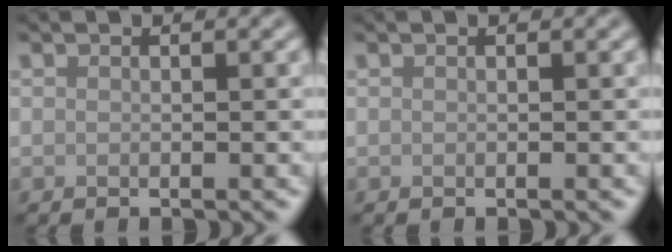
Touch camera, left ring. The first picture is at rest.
{"total": 0.0}